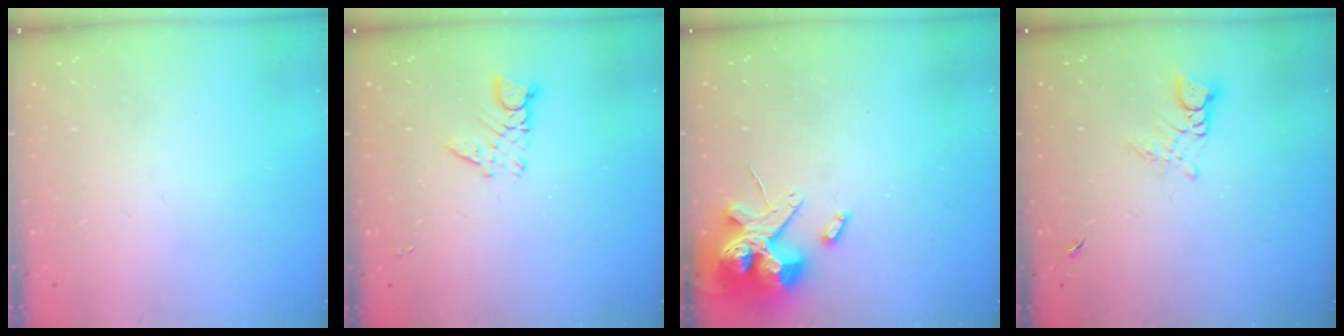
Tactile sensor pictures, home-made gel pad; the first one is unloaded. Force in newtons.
{"total": 2.8, "press": 2.8, "slide": 0.3}
{"total": 14.3, "press": 14.2, "slide": 1.9}
{"total": 3.1, "press": 3.0, "slide": 0.3}